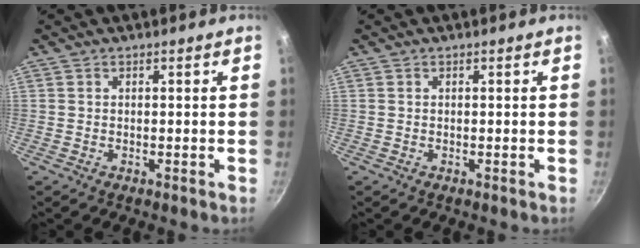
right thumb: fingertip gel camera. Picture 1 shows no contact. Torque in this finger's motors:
{"motor_torque": [0.00, 0.00, -0.04, 0.43, 0.03]}